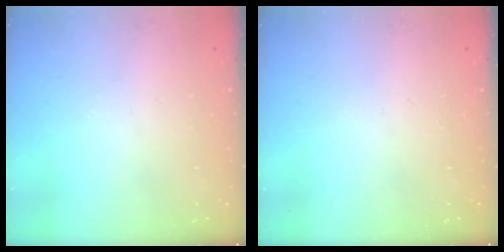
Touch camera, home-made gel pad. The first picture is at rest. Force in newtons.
{"total": 0.0}